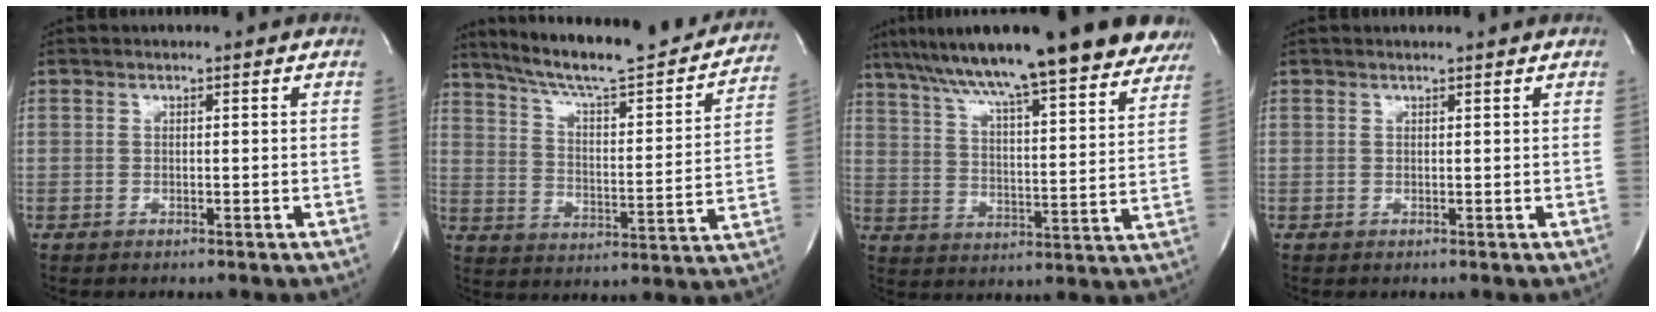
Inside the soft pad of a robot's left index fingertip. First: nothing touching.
{"total": 25.1, "force": [22.1, 3.1, 11.5], "torque": [-0.180, -0.024, 0.303]}
{"total": 25.8, "force": [20.8, 2.9, 15.0], "torque": [-0.239, 0.019, 0.292]}
{"total": 1.4, "force": [1.3, -0.1, 0.3], "torque": [-0.008, 0.006, 0.019]}